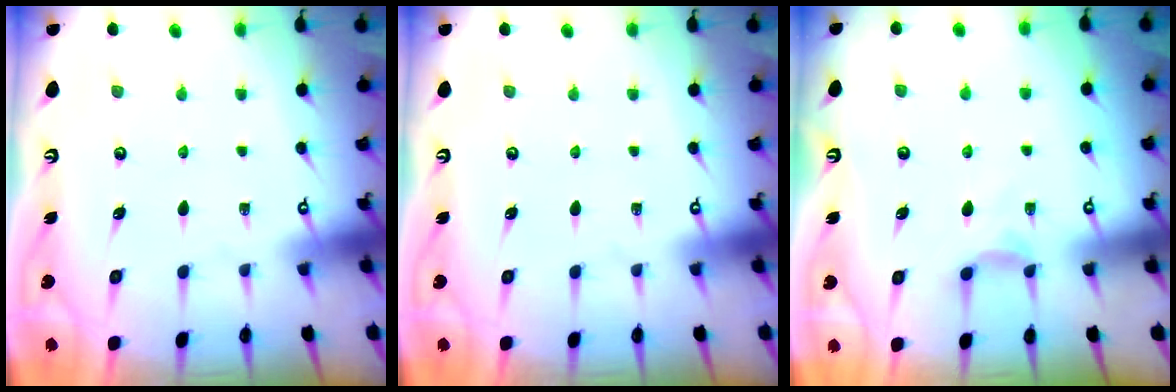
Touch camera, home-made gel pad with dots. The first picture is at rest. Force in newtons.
{"total": 0.0}
{"total": 4.6, "press": 4.5, "slide": 0.7}